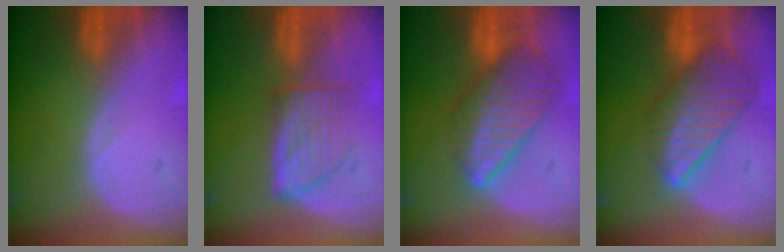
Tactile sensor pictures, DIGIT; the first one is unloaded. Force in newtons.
{"total": 5.2, "press": 5.2, "slide": 0.3}
{"total": 8.9, "press": 7.8, "slide": 4.3}
{"total": 8.7, "press": 7.6, "slide": 4.4}